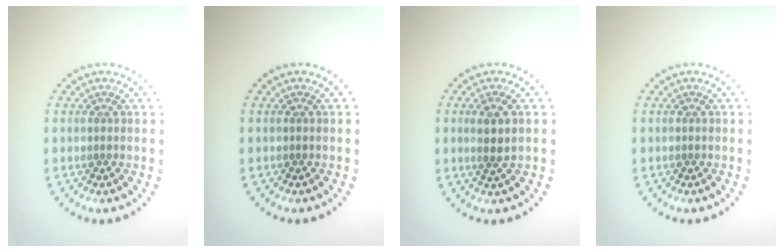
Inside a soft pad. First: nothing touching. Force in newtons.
{"total": 0.0}
{"total": 2.5, "press": 2.3, "slide": 1.0}
{"total": 0.0}